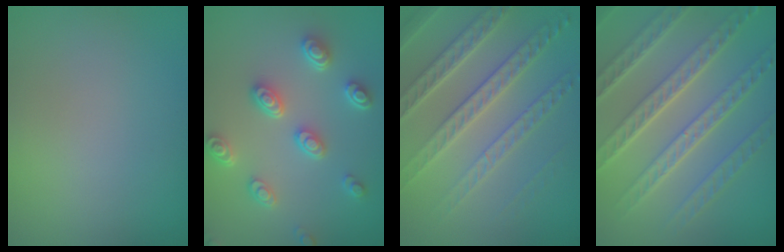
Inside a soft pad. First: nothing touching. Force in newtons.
{"total": 4.5, "press": 3.7, "slide": 2.6}
{"total": 6.6, "press": 4.7, "slide": 4.5}
{"total": 8.1, "press": 5.6, "slide": 5.8}